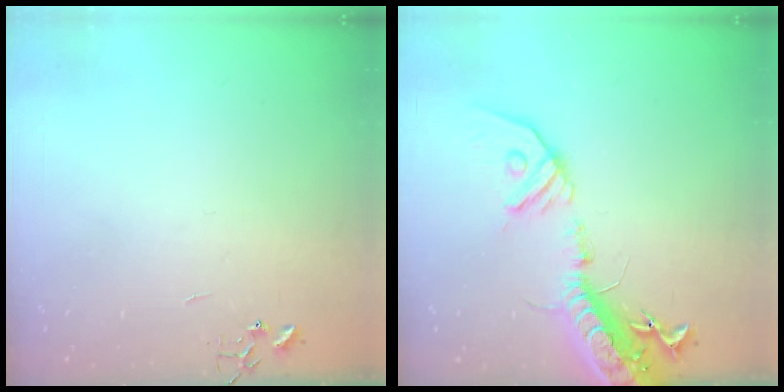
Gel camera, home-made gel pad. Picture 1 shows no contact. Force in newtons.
{"total": 20.4, "press": 19.9, "slide": 4.3}